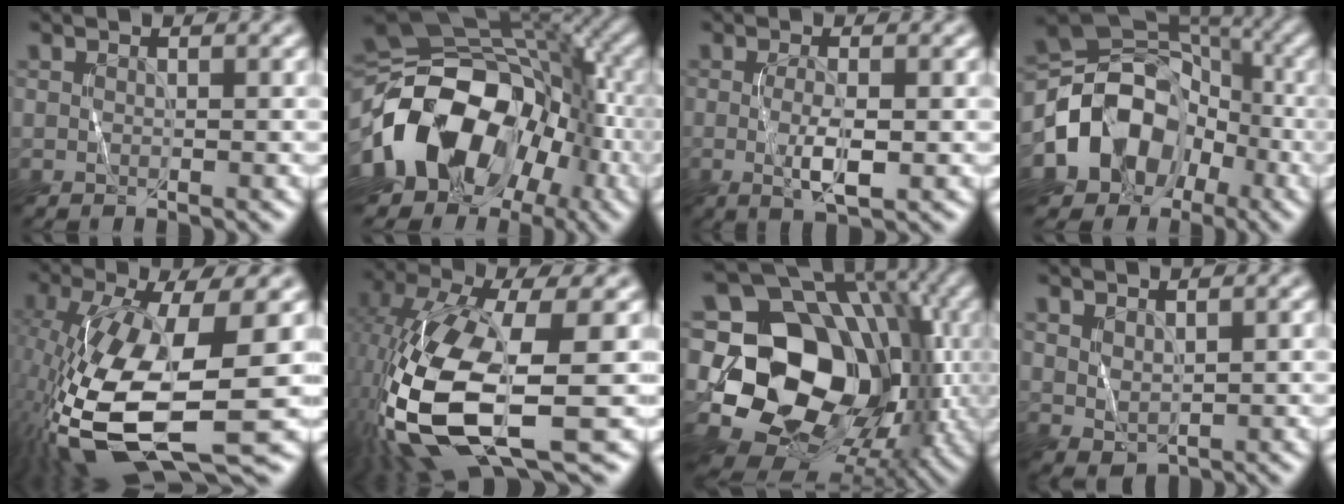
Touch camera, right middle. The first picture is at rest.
{"total": 16.2, "force": [-5.4, 11.2, 10.4], "torque": [-0.179, -0.008, -0.102]}
{"total": 3.0, "force": [-0.4, 0.7, 2.9], "torque": [-0.060, -0.008, -0.005]}
{"total": 10.0, "force": [-3.6, 7.9, 5.1], "torque": [-0.074, 0.007, -0.075]}
{"total": 14.3, "force": [-3.8, 5.3, 12.7], "torque": [-0.268, -0.031, -0.055]}
{"total": 13.6, "force": [-3.9, 5.1, 12.0], "torque": [-0.272, -0.021, -0.070]}
{"total": 16.8, "force": [-1.2, 13.3, 10.2], "torque": [-0.161, -0.018, -0.014]}
{"total": 1.6, "force": [0.9, 0.9, 0.9], "torque": [-0.022, -0.004, 0.025]}